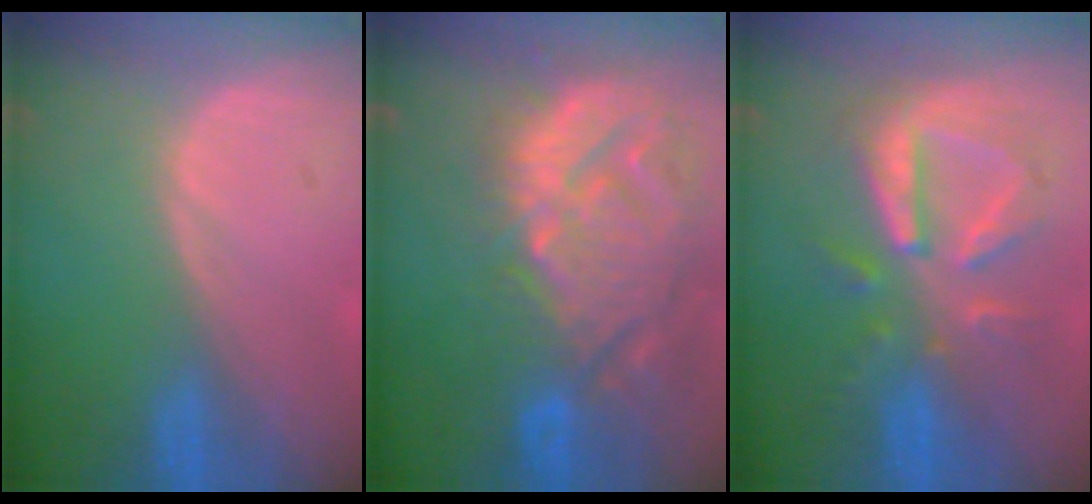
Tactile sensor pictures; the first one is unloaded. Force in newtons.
{"total": 14.5, "press": 12.4, "slide": 7.5}
{"total": 9.0, "press": 8.6, "slide": 2.4}